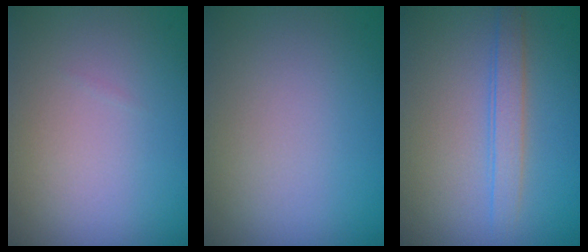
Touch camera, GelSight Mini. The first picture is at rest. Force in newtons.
{"total": 0.0}
{"total": 2.0, "press": 2.0, "slide": 0.1}